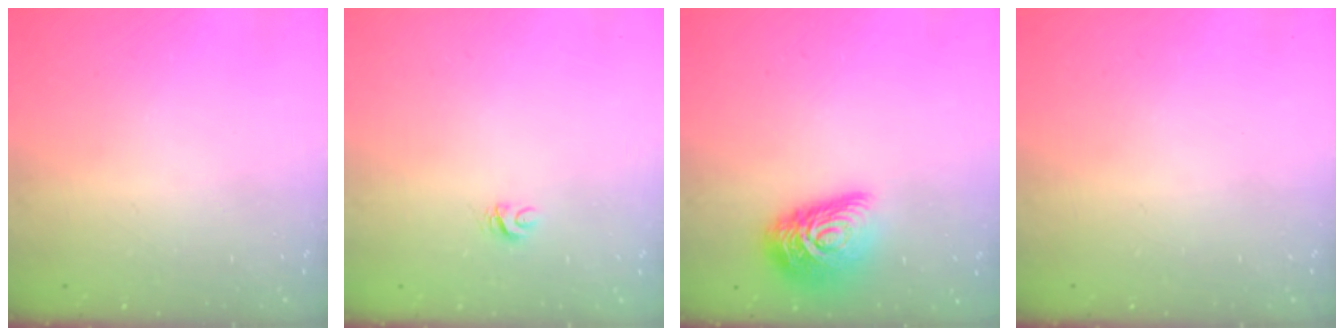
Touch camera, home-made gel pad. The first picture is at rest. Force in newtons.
{"total": 4.5, "press": 4.5, "slide": 0.0}
{"total": 14.0, "press": 14.0, "slide": 1.1}
{"total": 0.0}